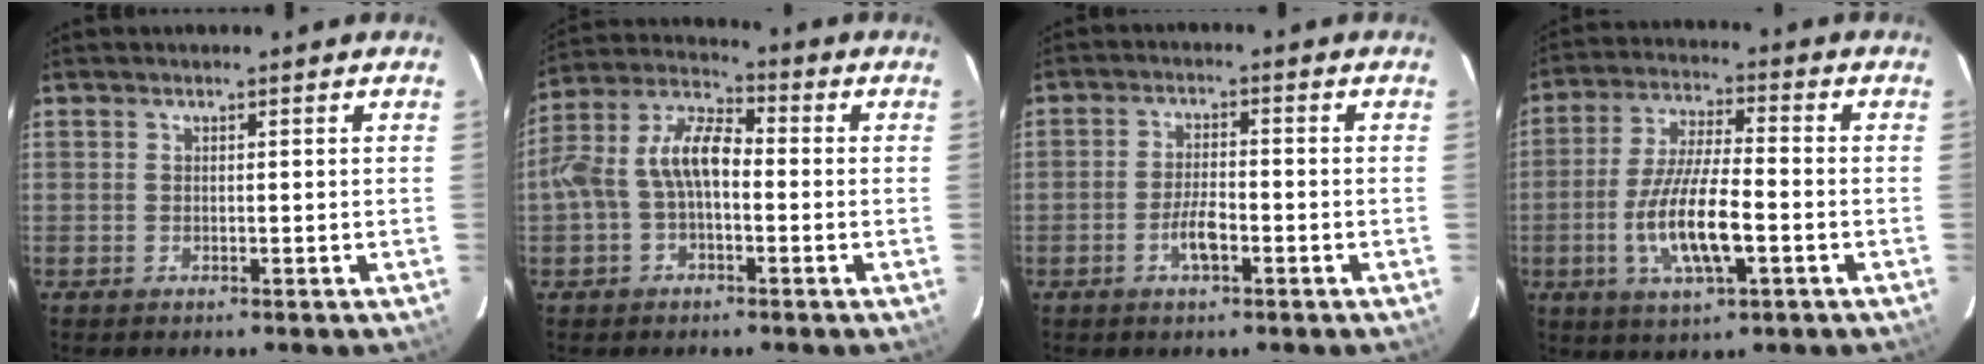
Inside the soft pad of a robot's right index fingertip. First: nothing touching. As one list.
[{"total": 9.3, "force": [-1.5, 5.2, 7.5], "torque": [-0.162, 0.028, -0.032]}, {"total": 4.4, "force": [-2.2, 1.4, 3.5], "torque": [-0.076, 0.003, -0.041]}, {"total": 12.5, "force": [-3.8, 3.1, 11.5], "torque": [-0.232, -0.007, -0.070]}]